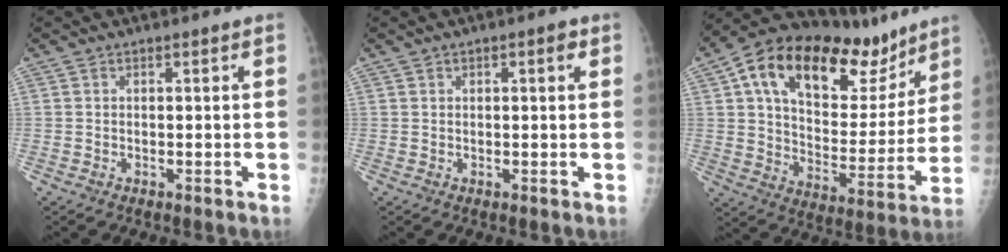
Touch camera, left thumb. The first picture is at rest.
{"total": 1.9, "force": [0.8, 0.8, 1.5], "torque": [-0.016, 0.001, 0.009]}
{"total": 27.3, "force": [15.7, 13.6, 17.7], "torque": [-0.234, -0.018, 0.253]}